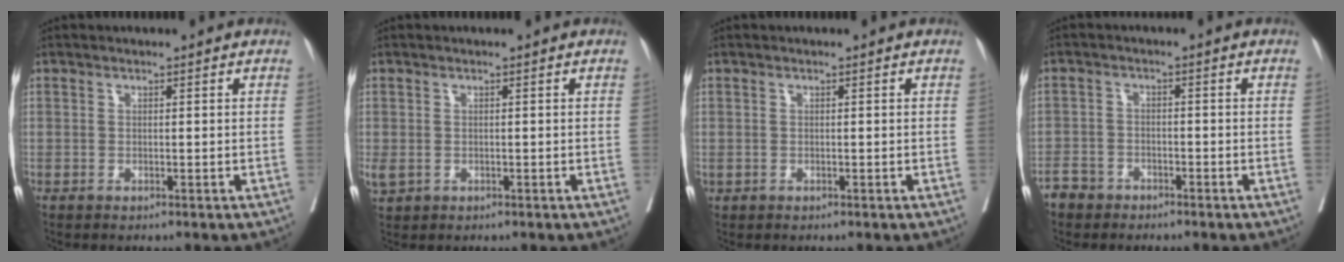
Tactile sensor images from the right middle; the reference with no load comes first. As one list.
[{"total": 1.7, "force": [-0.2, 1.3, 1.1], "torque": [-0.030, -0.004, 0.003]}, {"total": 0.0}, {"total": 3.6, "force": [-2.9, 2.0, 0.1], "torque": [-0.007, 0.005, -0.059]}]